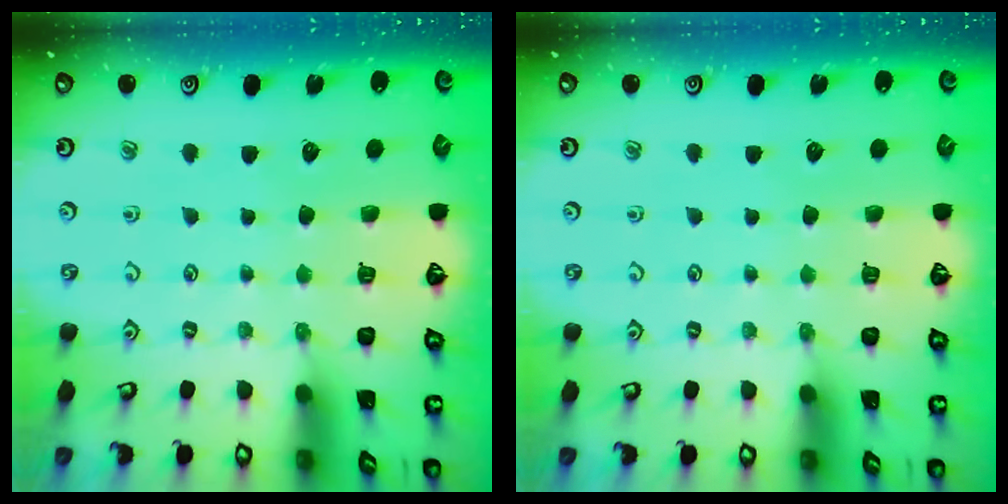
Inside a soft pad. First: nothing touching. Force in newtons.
{"total": 0.0}